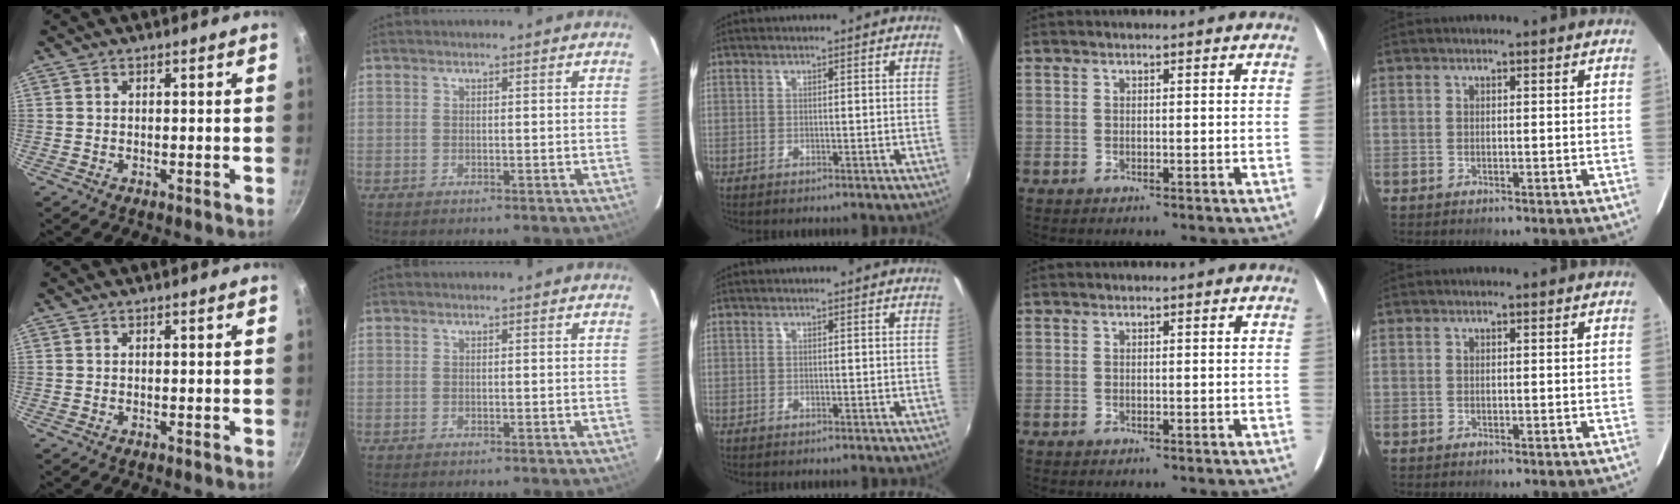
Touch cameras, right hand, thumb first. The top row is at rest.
{}